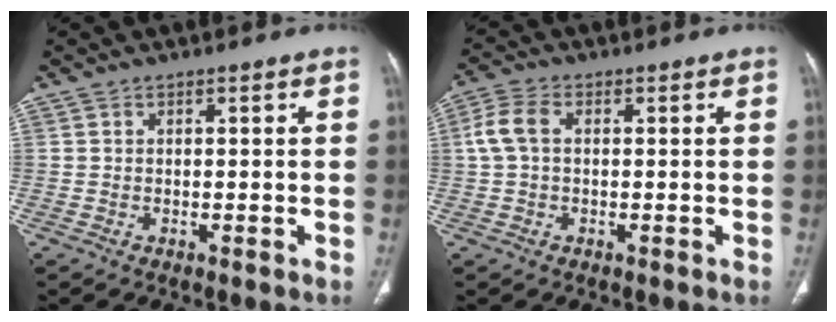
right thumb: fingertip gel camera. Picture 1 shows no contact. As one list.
[{"total": 5.1, "force": [0.6, 3.2, 3.9], "torque": [-0.094, 0.015, 0.009]}]